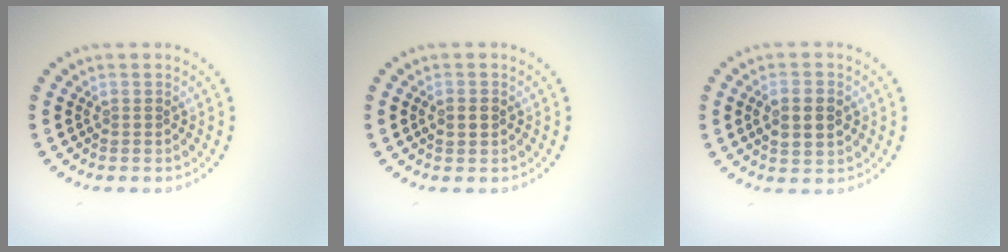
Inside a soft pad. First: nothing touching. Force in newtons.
{"total": 2.0, "press": 2.0, "slide": 0.2}
{"total": 3.2, "press": 3.2, "slide": 0.2}